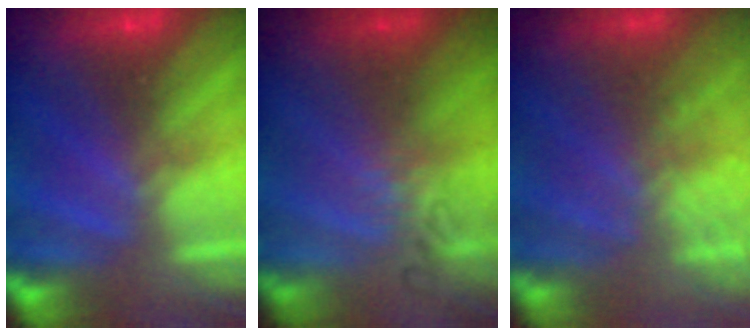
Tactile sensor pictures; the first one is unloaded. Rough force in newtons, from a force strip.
{"total": 2.4}
{"total": 9.4}